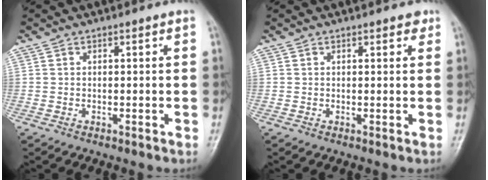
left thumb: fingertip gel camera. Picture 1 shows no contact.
{"total": 1.6, "force": [1.1, 0.8, 1.0], "torque": [-0.003, -0.002, 0.009]}